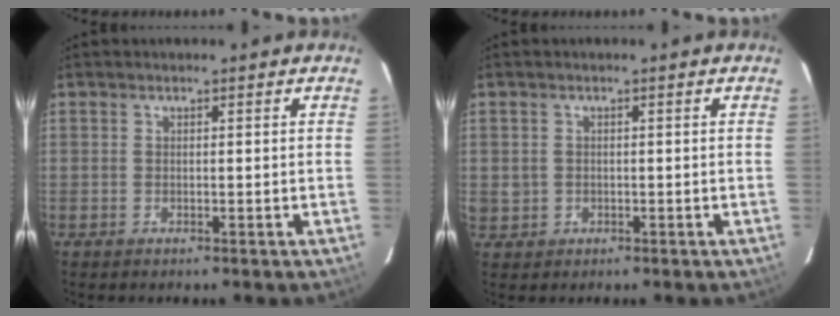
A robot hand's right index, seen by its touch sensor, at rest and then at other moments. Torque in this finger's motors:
{"motor_torque": [0.14, 0.05, -0.03, 0.00]}